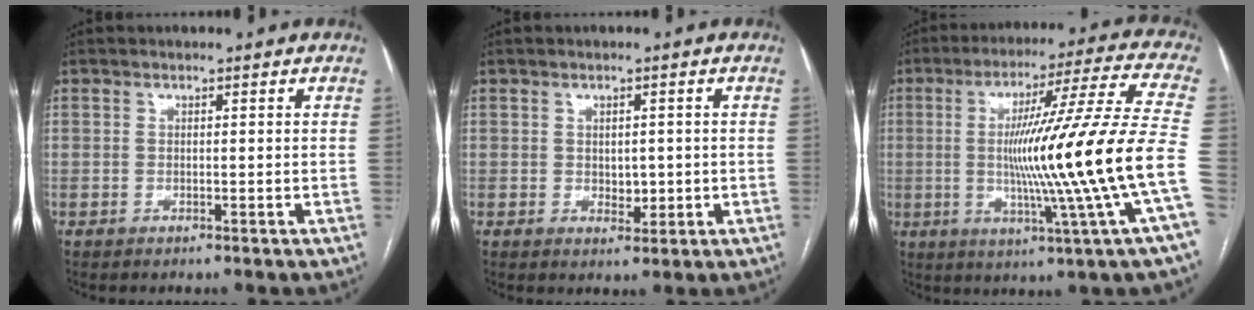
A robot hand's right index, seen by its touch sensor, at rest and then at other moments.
{"total": 1.7, "force": [-0.2, 1.1, 1.4], "torque": [-0.019, -0.001, 0.001]}
{"total": 21.1, "force": [-2.6, -2.8, 20.8], "torque": [-0.306, -0.009, -0.058]}